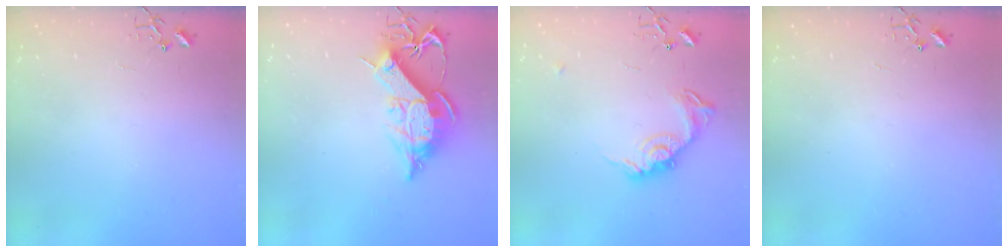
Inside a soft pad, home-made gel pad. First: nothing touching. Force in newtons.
{"total": 14.4, "press": 14.4, "slide": 1.2}
{"total": 14.2, "press": 14.2, "slide": 0.6}
{"total": 0.0}